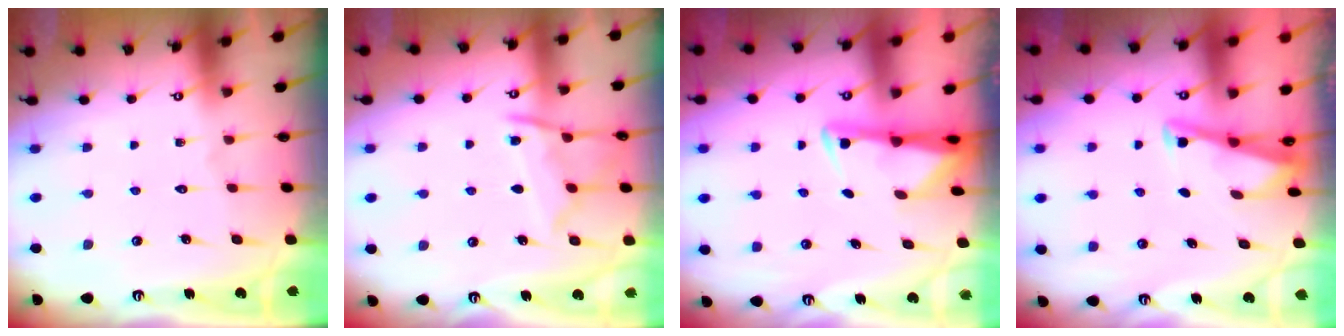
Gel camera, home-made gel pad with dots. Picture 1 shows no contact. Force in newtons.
{"total": 10.7, "press": 10.6, "slide": 1.0}
{"total": 3.1, "press": 3.1, "slide": 0.5}
{"total": 2.9, "press": 2.8, "slide": 0.4}